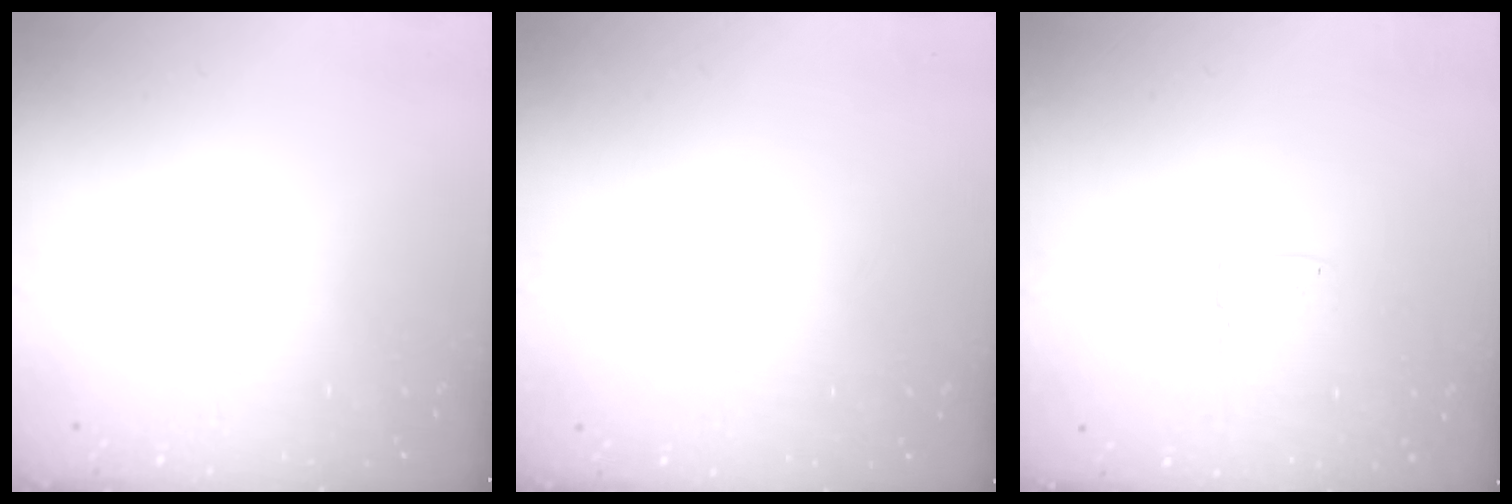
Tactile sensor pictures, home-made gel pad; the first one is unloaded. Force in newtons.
{"total": 0.0}
{"total": 5.8, "press": 5.8, "slide": 0.4}